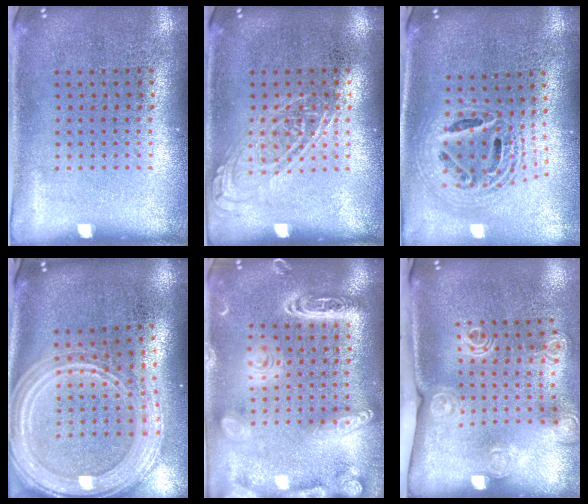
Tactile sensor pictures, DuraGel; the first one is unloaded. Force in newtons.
{"total": 1.0, "press": 1.0, "slide": 0.2}
{"total": 2.2, "press": 1.6, "slide": 1.4}
{"total": 3.1, "press": 2.6, "slide": 1.8}
{"total": 4.0, "press": 4.0, "slide": 0.4}
{"total": 1.8, "press": 1.5, "slide": 1.1}